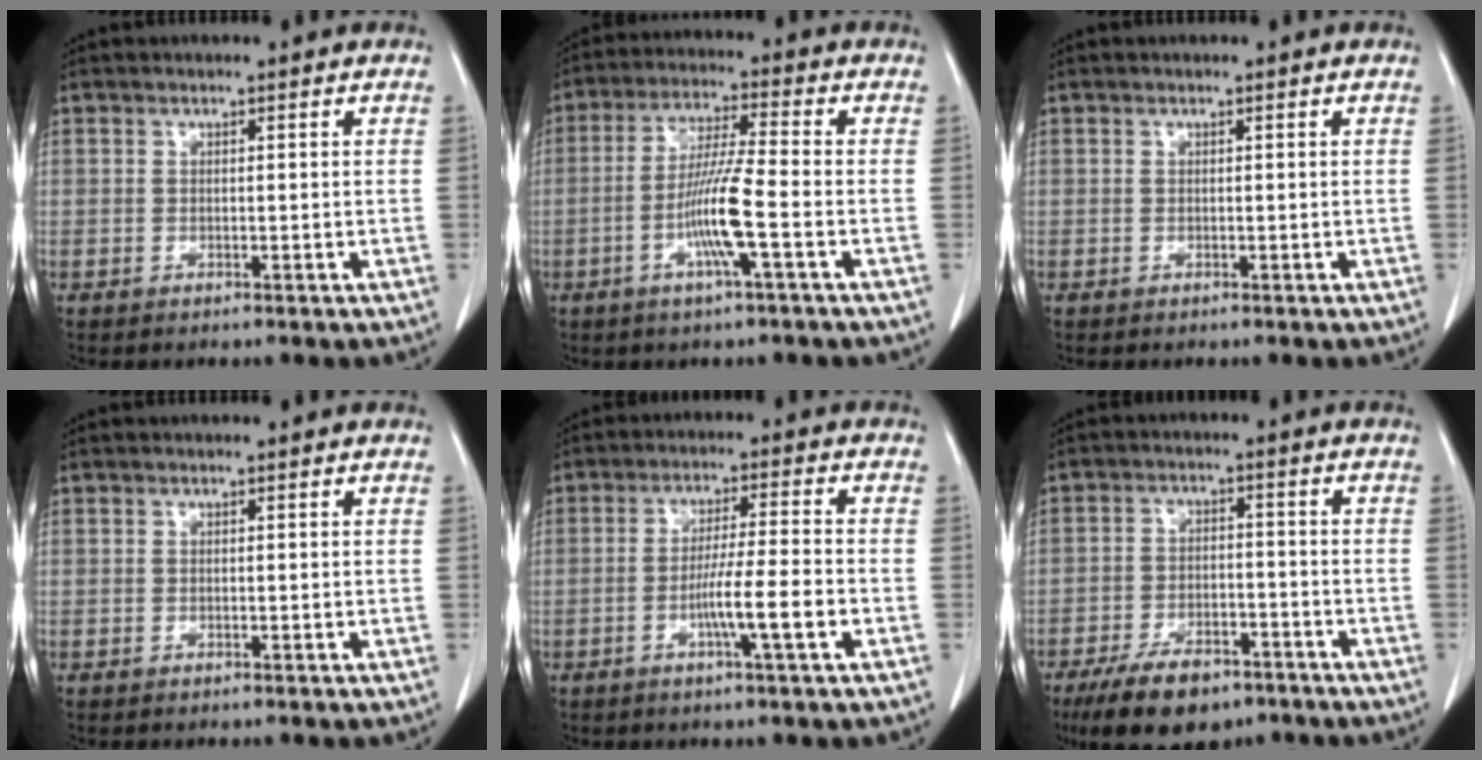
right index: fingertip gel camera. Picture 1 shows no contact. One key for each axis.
{"total": 8.9, "fx": -2.8, "fy": -0.4, "fz": 8.4, "tx": -0.165, "ty": -0.006, "tz": -0.056}
{"total": 0.0}
{"total": 0.0}
{"total": 7.5, "fx": -2.6, "fy": -0.4, "fz": 7.0, "tx": -0.121, "ty": -0.005, "tz": -0.047}
{"total": 10.3, "fx": -7.4, "fy": 4.5, "fz": 5.6, "tx": -0.097, "ty": -0.008, "tz": -0.124}